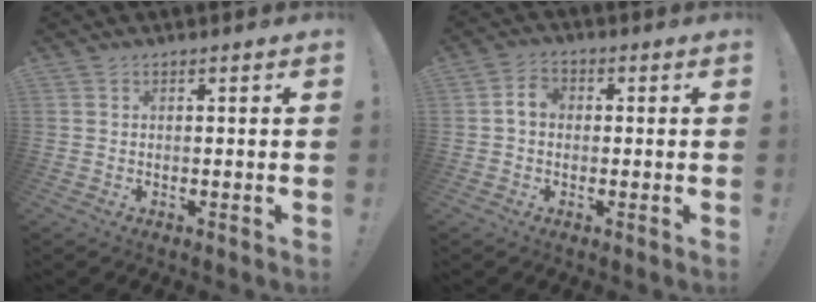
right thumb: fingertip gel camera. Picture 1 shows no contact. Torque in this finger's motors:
{"motor_torque": [0.75, 0.92, 0.53, -0.12, 0.03]}